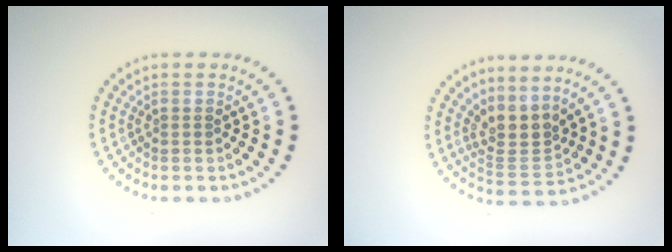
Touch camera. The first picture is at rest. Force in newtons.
{"total": 3.0, "press": 2.1, "slide": 2.1}